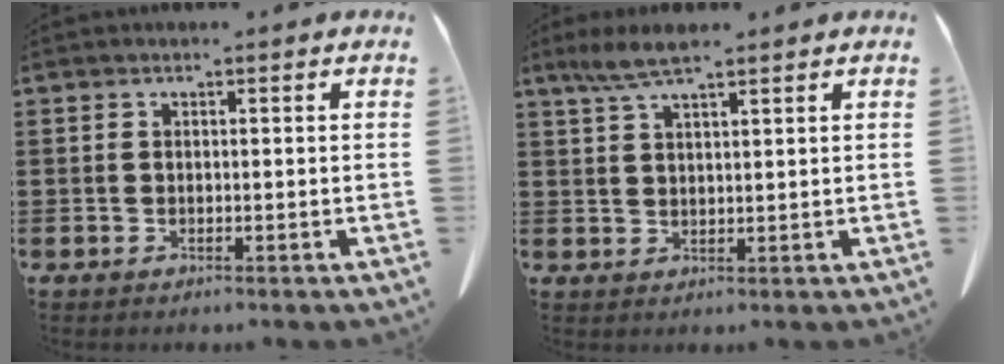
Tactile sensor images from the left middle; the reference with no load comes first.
{"total": 4.7, "force": [3.3, 0.7, 3.2], "torque": [-0.070, 0.002, 0.059]}